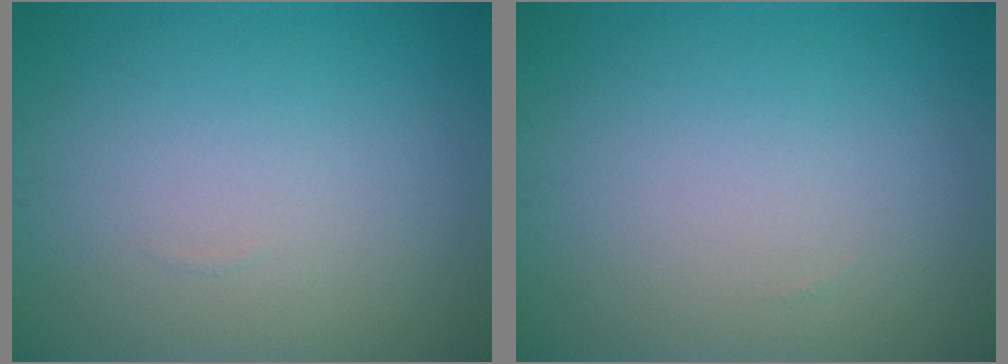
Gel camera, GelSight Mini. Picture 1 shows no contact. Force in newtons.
{"total": 0.0}